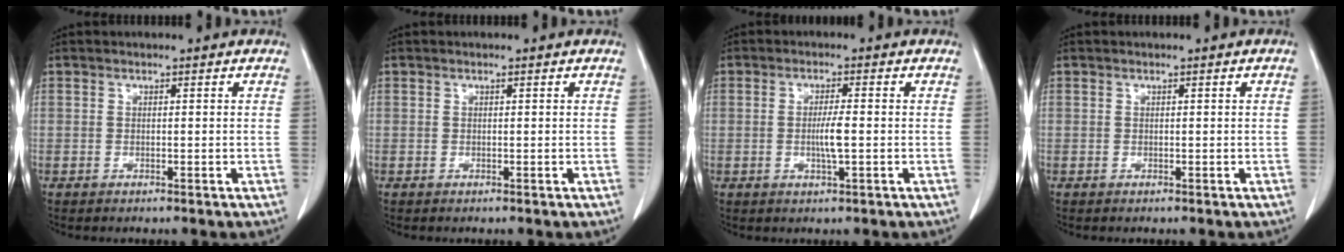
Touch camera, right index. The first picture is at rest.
{"total": 0.0}
{"total": 3.5, "force": [-0.5, 0.1, 3.5], "torque": [-0.068, -0.004, -0.009]}
{"total": 0.0}